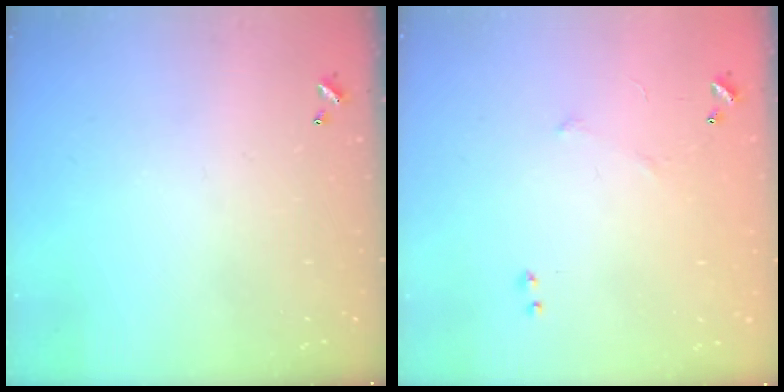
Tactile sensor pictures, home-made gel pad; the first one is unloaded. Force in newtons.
{"total": 6.7, "press": 6.7, "slide": 0.9}